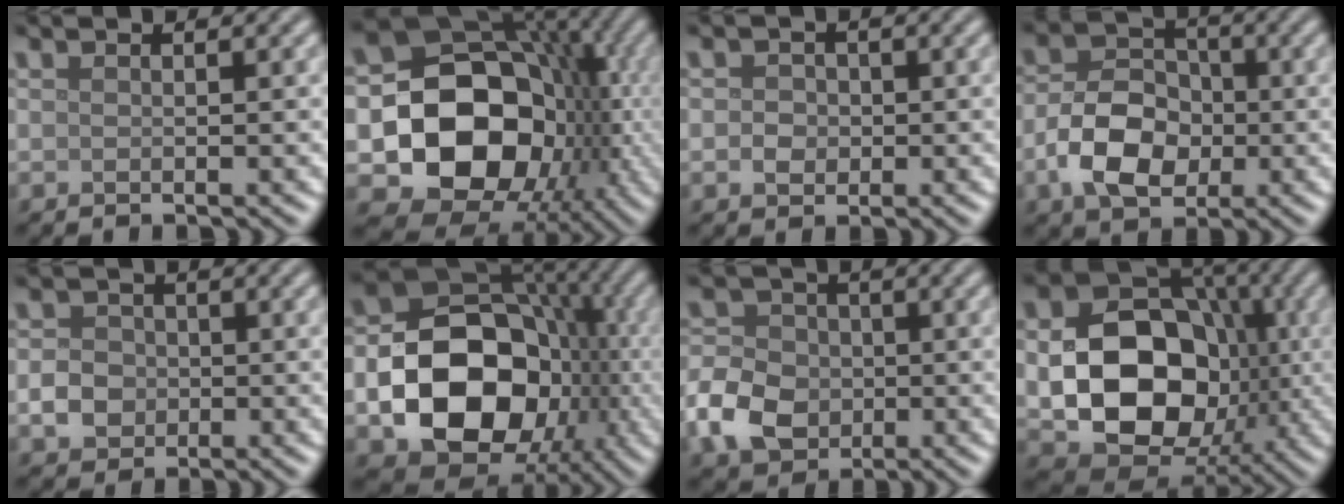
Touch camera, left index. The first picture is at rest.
{"total": 14.0, "force": [-2.5, 11.2, 8.0], "torque": [-0.111, -0.011, -0.053]}
{"total": 1.7, "force": [-0.3, 1.5, 0.7], "torque": [-0.008, 0.000, -0.008]}
{"total": 6.2, "force": [-1.7, 4.4, 4.1], "torque": [-0.076, 0.003, -0.034]}
{"total": 2.8, "force": [-0.6, 2.5, 1.3], "torque": [-0.022, 0.001, -0.016]}
{"total": 14.2, "force": [-3.4, 10.7, 8.7], "torque": [-0.134, -0.021, -0.063]}
{"total": 6.3, "force": [-2.0, 5.0, 3.3], "torque": [-0.071, 0.001, -0.053]}
{"total": 13.6, "force": [-1.5, 10.3, 8.8], "torque": [-0.144, -0.019, -0.021]}